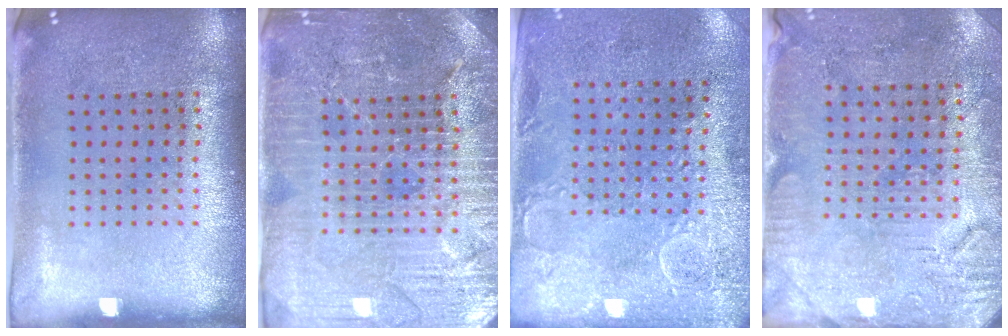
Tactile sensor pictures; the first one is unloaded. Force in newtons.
{"total": 4.5, "press": 4.2, "slide": 1.5}
{"total": 2.9, "press": 2.4, "slide": 1.7}
{"total": 3.0, "press": 2.8, "slide": 0.9}